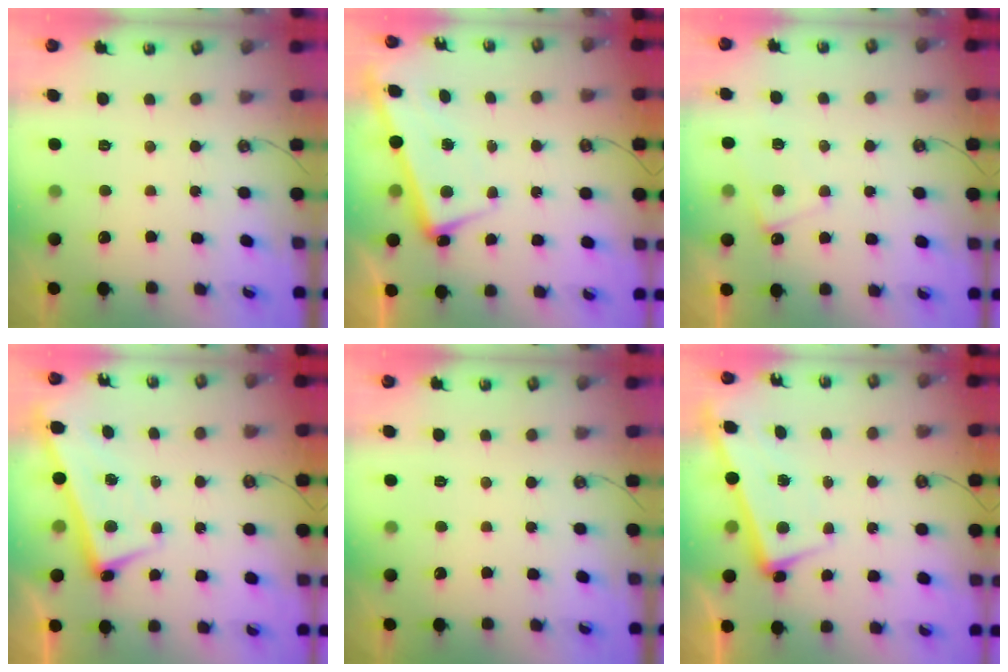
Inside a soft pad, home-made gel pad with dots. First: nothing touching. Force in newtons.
{"total": 2.2, "press": 2.1, "slide": 0.8}
{"total": 3.8, "press": 3.8, "slide": 0.5}
{"total": 2.7, "press": 2.6, "slide": 0.8}
{"total": 0.0}
{"total": 2.4, "press": 2.2, "slide": 0.9}